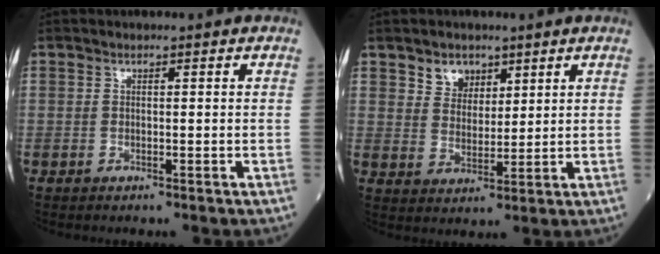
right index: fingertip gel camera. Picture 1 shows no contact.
{"total": 4.7, "force": [3.1, 3.1, 1.6], "torque": [-0.029, 0.003, 0.060]}